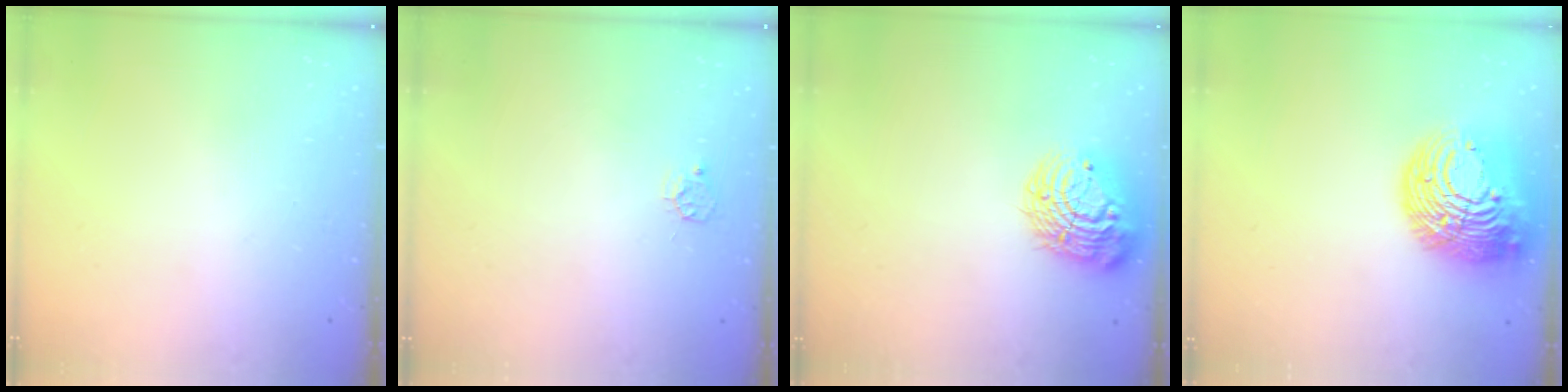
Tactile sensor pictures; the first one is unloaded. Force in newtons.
{"total": 3.7, "press": 3.7, "slide": 0.3}
{"total": 13.2, "press": 13.1, "slide": 1.5}
{"total": 19.4, "press": 19.3, "slide": 2.1}